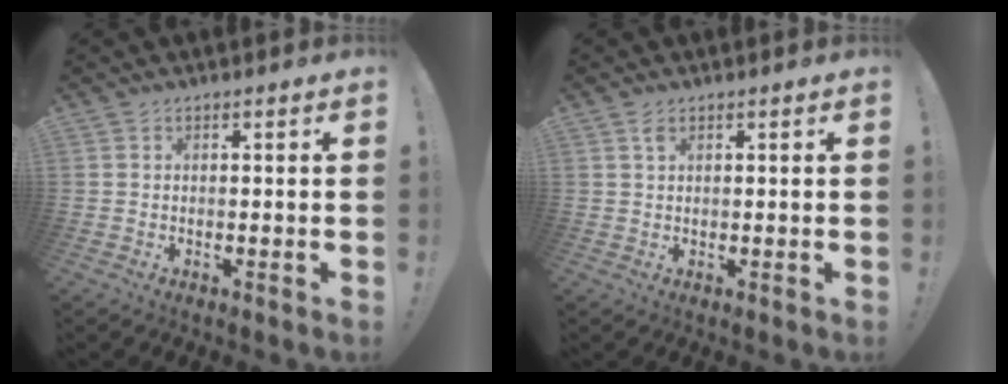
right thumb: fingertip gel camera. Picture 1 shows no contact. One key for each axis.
{"total": 1.7, "fx": 1.0, "fy": 0.8, "fz": 1.1, "tx": -0.024, "ty": 0.001, "tz": 0.018}